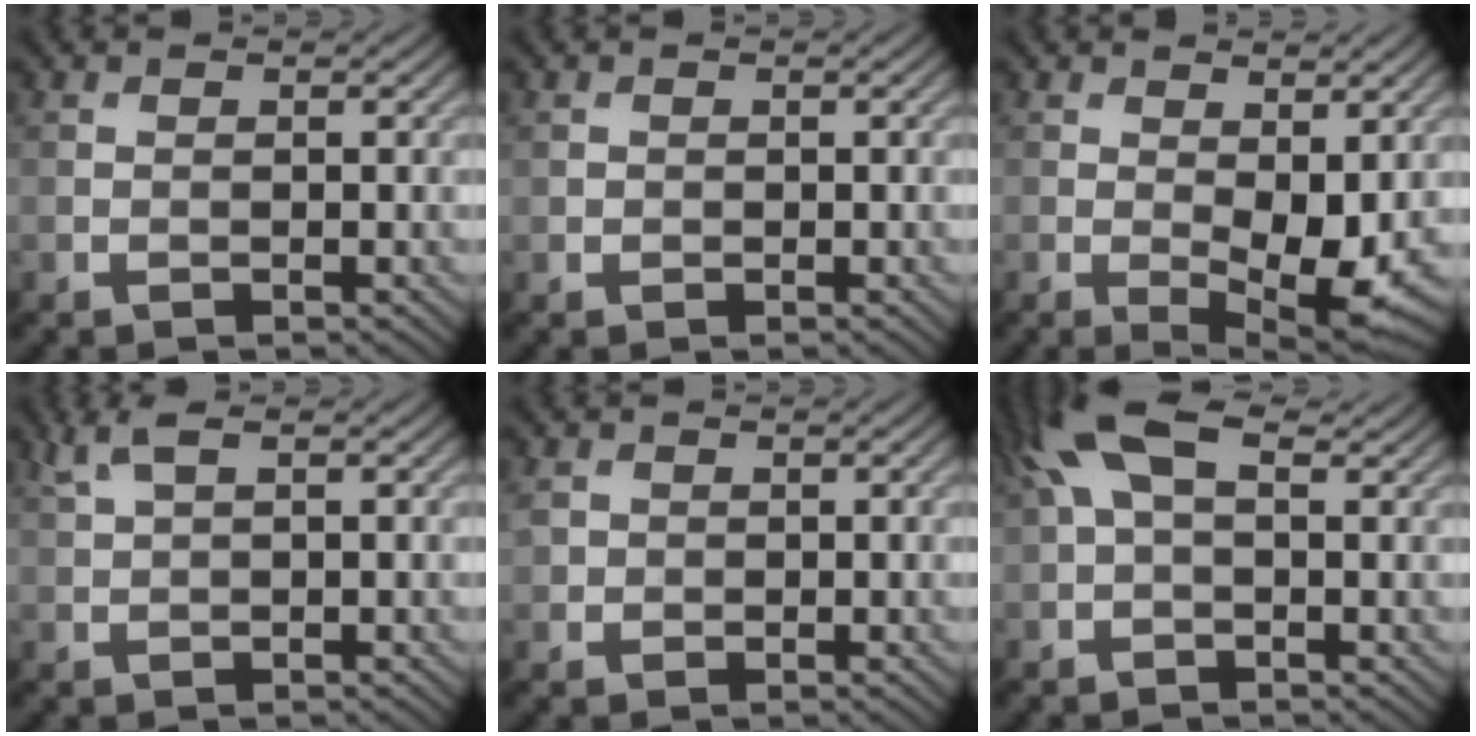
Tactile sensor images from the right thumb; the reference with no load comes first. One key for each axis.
{"total": 0.7, "fx": 0.1, "fy": 0.7, "fz": 0.1, "tx": -0.003, "ty": -0.003, "tz": 0.002}
{"total": 6.8, "fx": -0.4, "fy": 3.3, "fz": 6.0, "tx": -0.103, "ty": -0.018, "tz": 0.005}
{"total": 2.6, "fx": 1.5, "fy": 0.6, "fz": 2.1, "tx": -0.053, "ty": 0.011, "tz": 0.033}
{"total": 2.2, "fx": 0.2, "fy": 2.0, "fz": 0.7, "tx": -0.022, "ty": 0.000, "tz": 0.003}
{"total": 7.6, "fx": 3.1, "fy": 3.4, "fz": 6.1, "tx": -0.133, "ty": 0.023, "tz": 0.050}